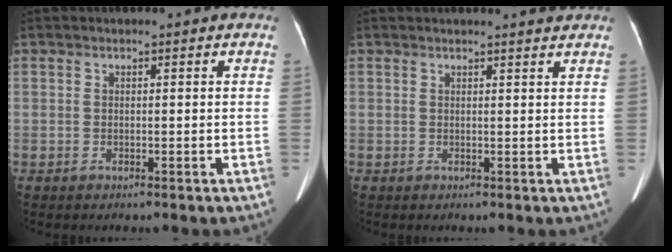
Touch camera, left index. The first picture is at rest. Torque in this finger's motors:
{"motor_torque": [0.77, -0.83, 0.04, 0.03]}